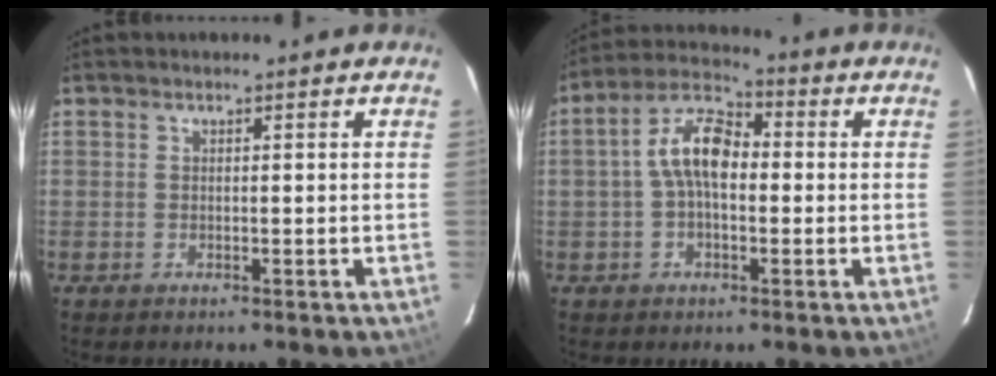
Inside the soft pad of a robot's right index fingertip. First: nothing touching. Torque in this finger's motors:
{"motor_torque": [1.83, -0.04, 0.81, 0.21]}